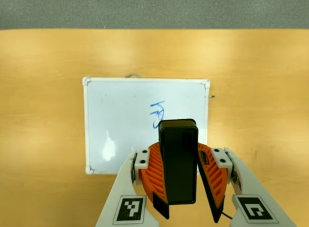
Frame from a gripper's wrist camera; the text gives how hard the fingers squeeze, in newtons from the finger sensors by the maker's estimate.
{"total": 9.5, "left": 9.9, "right": 9.1}